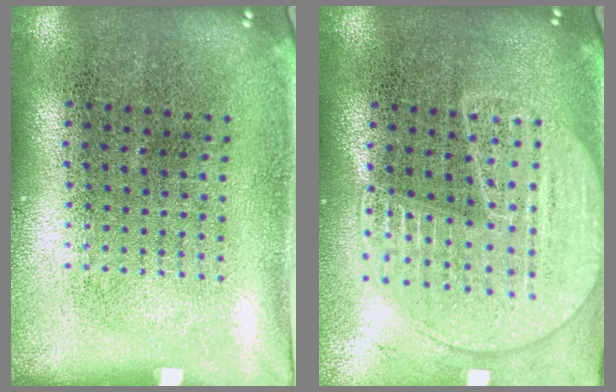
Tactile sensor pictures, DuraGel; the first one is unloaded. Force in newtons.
{"total": 1.8, "press": 1.7, "slide": 0.7}